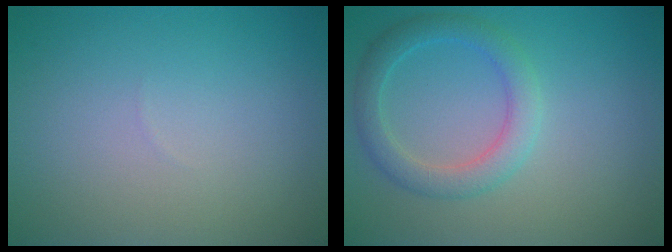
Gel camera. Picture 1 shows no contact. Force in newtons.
{"total": 3.2, "press": 3.2, "slide": 0.2}